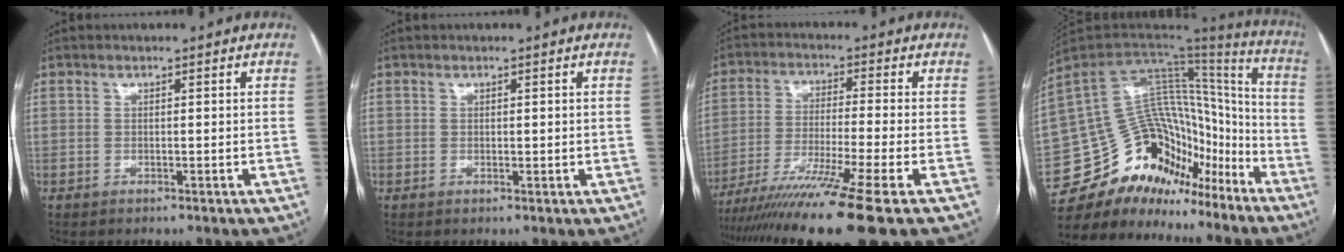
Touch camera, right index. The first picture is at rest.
{"total": 0.7, "force": [0.3, 0.4, 0.5], "torque": [-0.008, -0.003, 0.005]}
{"total": 15.5, "force": [-11.2, -2.4, 10.4], "torque": [-0.175, -0.044, -0.189]}
{"total": 20.8, "force": [-15.2, 11.5, 8.3], "torque": [-0.160, 0.078, -0.245]}